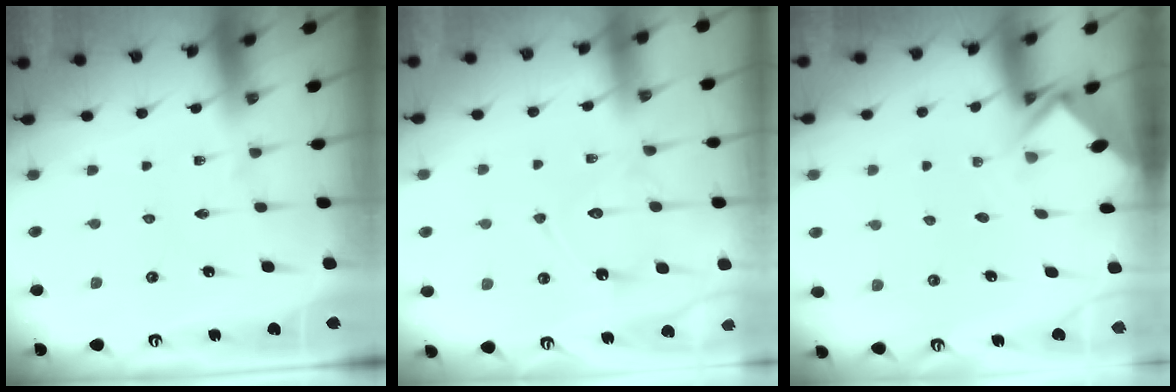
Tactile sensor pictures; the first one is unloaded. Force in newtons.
{"total": 12.4, "press": 12.3, "slide": 1.1}
{"total": 2.2, "press": 2.2, "slide": 0.1}